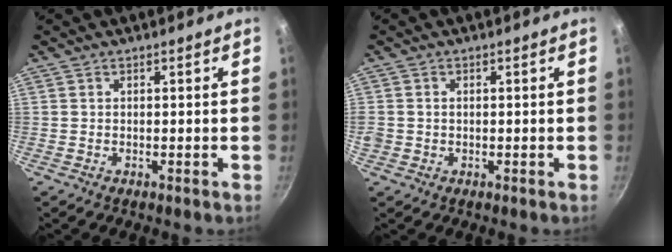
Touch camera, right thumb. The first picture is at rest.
{"total": 1.9, "force": [-0.1, 1.7, 0.9], "torque": [-0.016, 0.003, -0.002]}